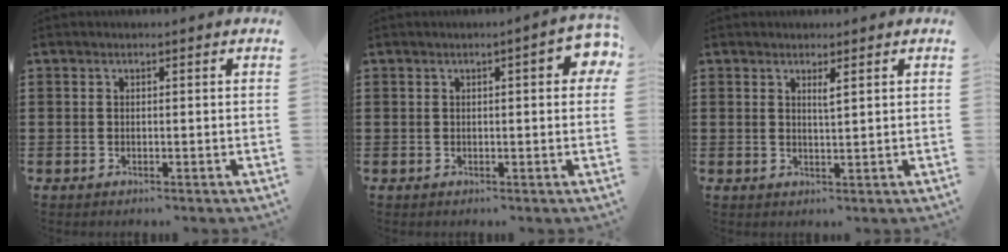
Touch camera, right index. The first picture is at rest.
{"total": 3.5, "force": [0.7, 0.7, 3.4], "torque": [-0.047, 0.001, 0.006]}
{"total": 1.5, "force": [1.0, 0.1, 1.1], "torque": [-0.023, 0.001, 0.016]}